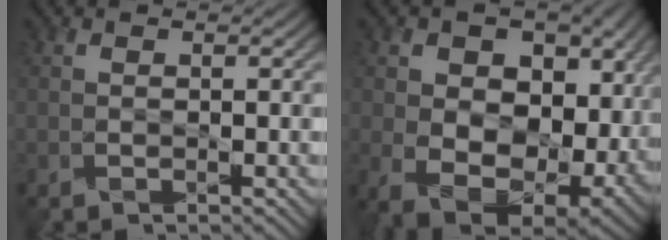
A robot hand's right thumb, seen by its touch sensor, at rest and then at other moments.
{"total": 15.5, "force": [1.5, 11.0, 10.8], "torque": [-0.174, -0.017, 0.059]}